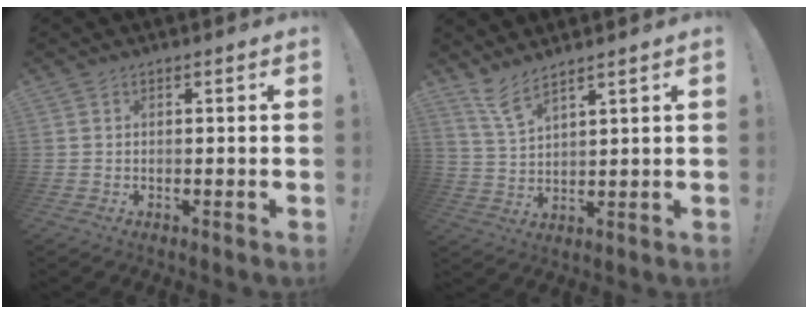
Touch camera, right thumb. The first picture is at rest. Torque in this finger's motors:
{"motor_torque": [-0.30, 0.38, -0.43, 0.38, 0.14]}